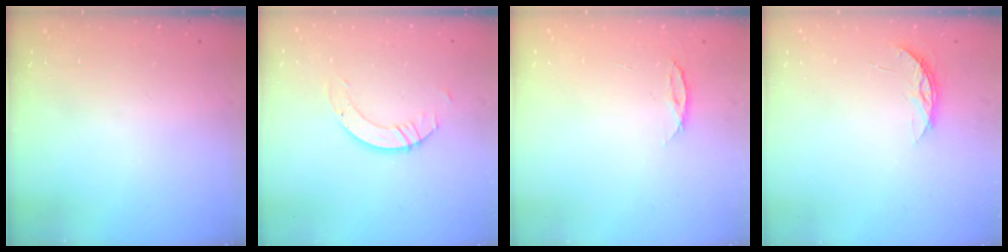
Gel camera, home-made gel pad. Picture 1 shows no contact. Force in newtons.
{"total": 5.0, "press": 5.0, "slide": 0.3}
{"total": 4.0, "press": 4.0, "slide": 0.4}
{"total": 4.5, "press": 4.5, "slide": 0.4}